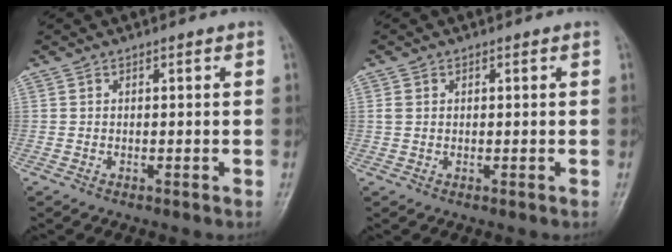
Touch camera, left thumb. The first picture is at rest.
{"total": 1.5, "force": [0.3, 1.3, 0.8], "torque": [-0.018, 0.004, 0.009]}